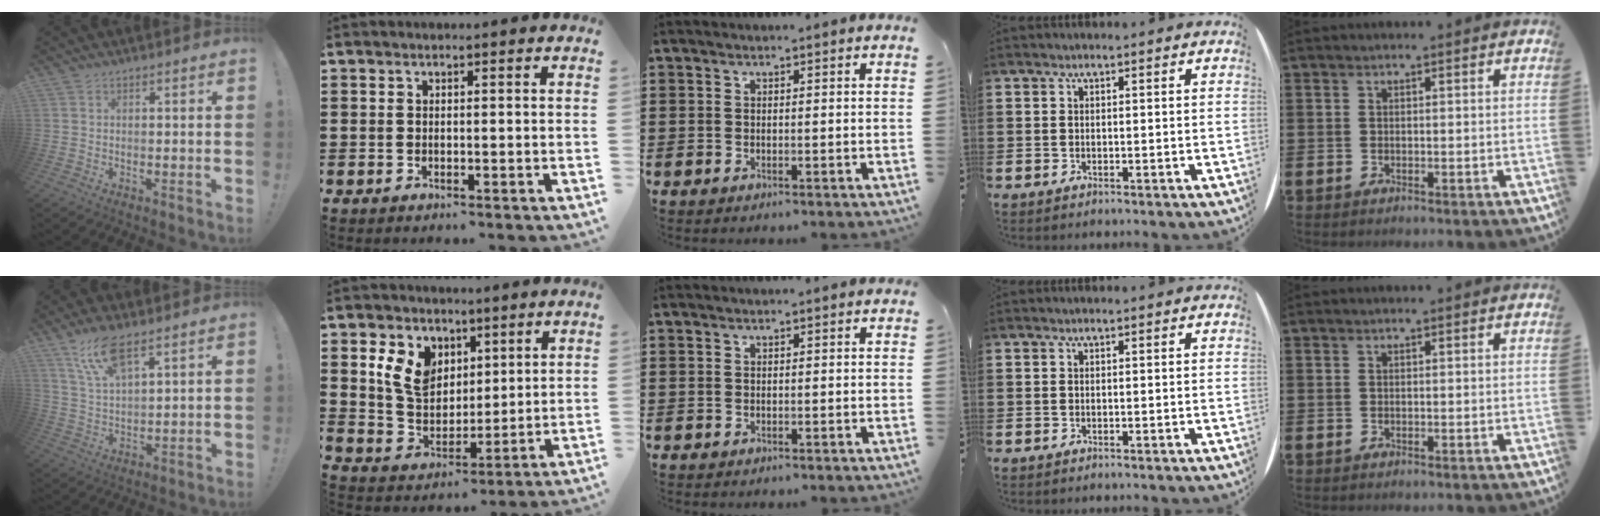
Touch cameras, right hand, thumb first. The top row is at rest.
{"thumb": {"total": 9.8, "force": [6.7, 3.4, 6.3], "torque": [-0.121, -0.023, 0.125]}, "index": {"total": 7.7, "force": [3.5, 5.9, 3.5], "torque": [-0.089, 0.014, 0.066]}}